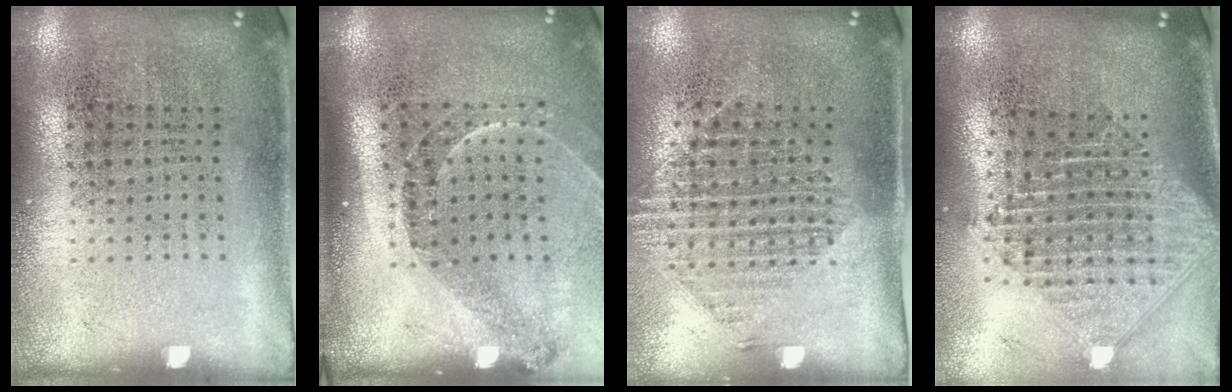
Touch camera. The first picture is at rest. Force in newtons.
{"total": 1.4, "press": 1.3, "slide": 0.7}
{"total": 1.6, "press": 1.3, "slide": 0.9}
{"total": 2.5, "press": 1.9, "slide": 1.5}